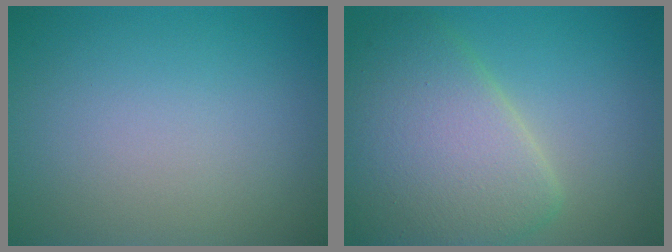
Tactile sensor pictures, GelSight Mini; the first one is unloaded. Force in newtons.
{"total": 8.1, "press": 8.1, "slide": 0.2}